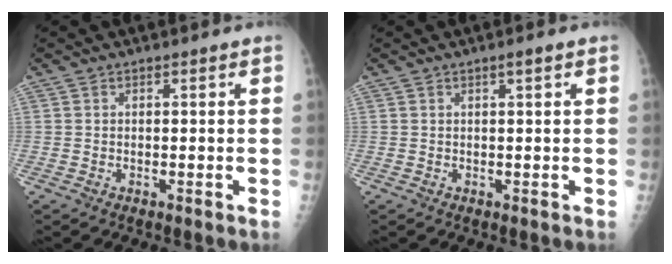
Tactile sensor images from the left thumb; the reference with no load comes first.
{"total": 1.3, "force": [0.7, 0.1, 1.1], "torque": [-0.018, 0.000, 0.011]}